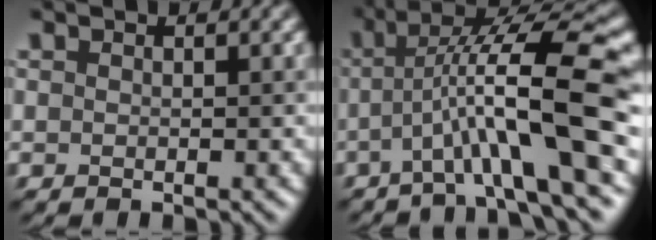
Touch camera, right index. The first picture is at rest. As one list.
[{"total": 9.6, "force": [-1.5, 1.6, 9.3], "torque": [-0.151, 0.018, -0.033]}]